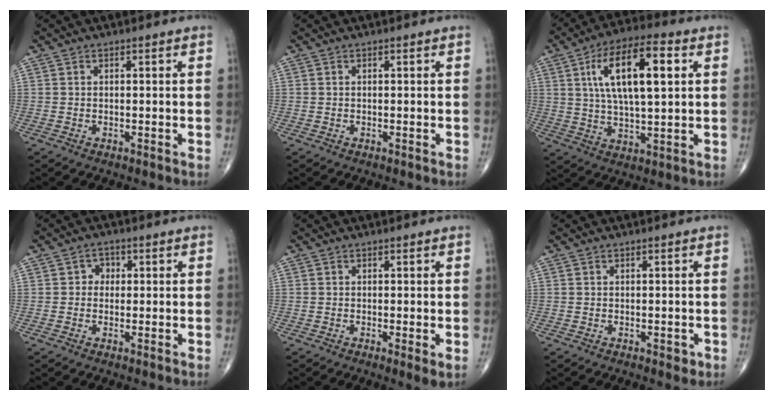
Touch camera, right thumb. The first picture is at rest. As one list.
[{"total": 0.0}, {"total": 16.1, "force": [4.5, 6.0, 14.2], "torque": [-0.242, 0.005, 0.074]}, {"total": 2.5, "force": [0.3, 2.3, 1.0], "torque": [0.004, 0.006, -0.004]}, {"total": 1.9, "force": [-0.2, 0.4, 1.9], "torque": [-0.036, -0.009, -0.008]}, {"total": 1.2, "force": [-0.4, 0.8, 0.9], "torque": [-0.005, -0.001, -0.005]}]